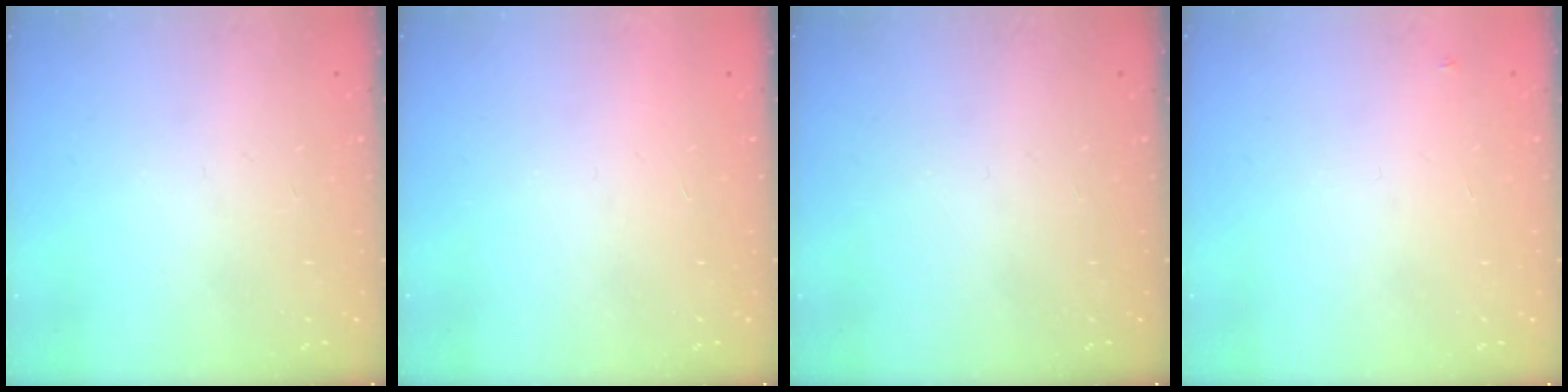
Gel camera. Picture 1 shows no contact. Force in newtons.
{"total": 1.5, "press": 1.5, "slide": 0.1}
{"total": 0.0}
{"total": 2.6, "press": 2.6, "slide": 0.2}